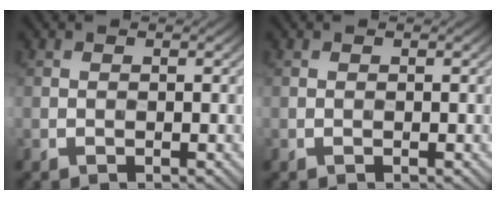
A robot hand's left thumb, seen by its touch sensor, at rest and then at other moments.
{"total": 0.0}